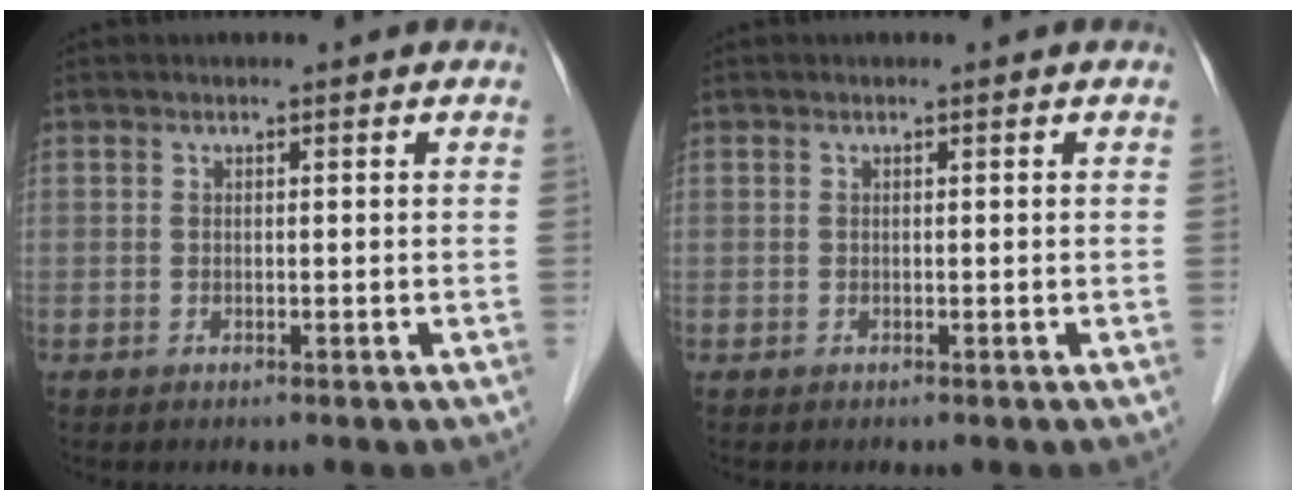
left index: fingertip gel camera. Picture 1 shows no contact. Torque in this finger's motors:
{"motor_torque": [0.00, 0.00, 0.00, 0.00]}